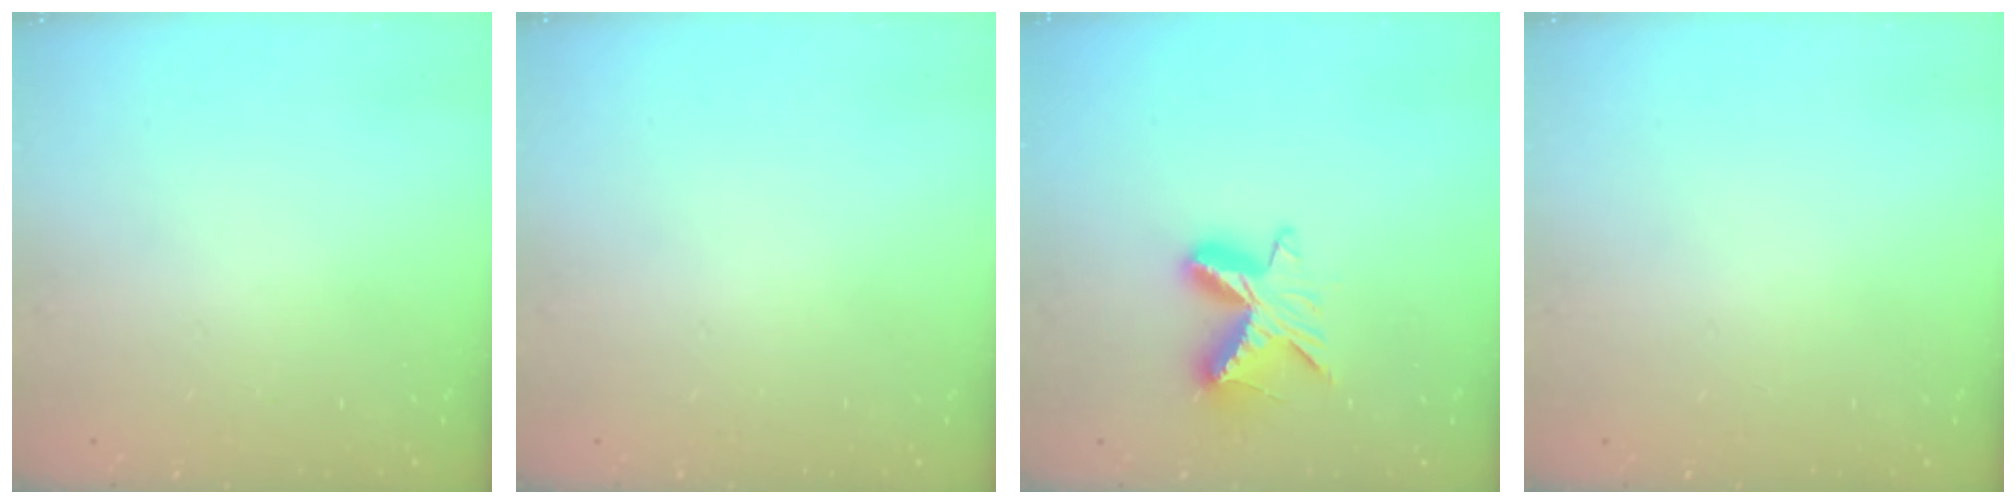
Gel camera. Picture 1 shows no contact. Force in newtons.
{"total": 0.0}
{"total": 8.7, "press": 8.7, "slide": 0.2}
{"total": 0.0}